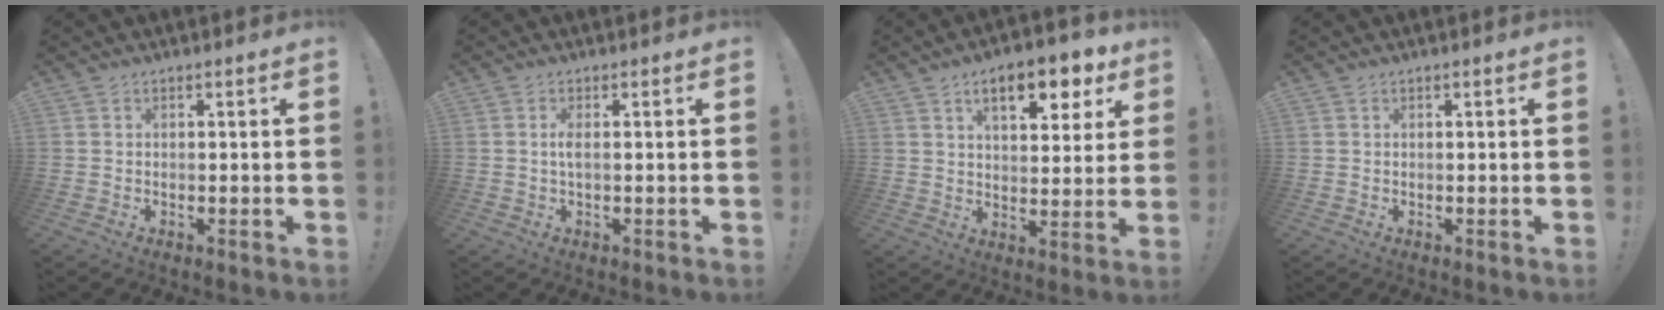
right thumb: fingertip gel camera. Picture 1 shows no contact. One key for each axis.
{"total": 2.2, "fx": 0.1, "fy": 0.4, "fz": 2.2, "tx": -0.049, "ty": 0.004, "tz": 0.001}
{"total": 12.5, "fx": 6.5, "fy": 5.0, "fz": 9.4, "tx": -0.131, "ty": -0.029, "tz": 0.105}
{"total": 0.0}